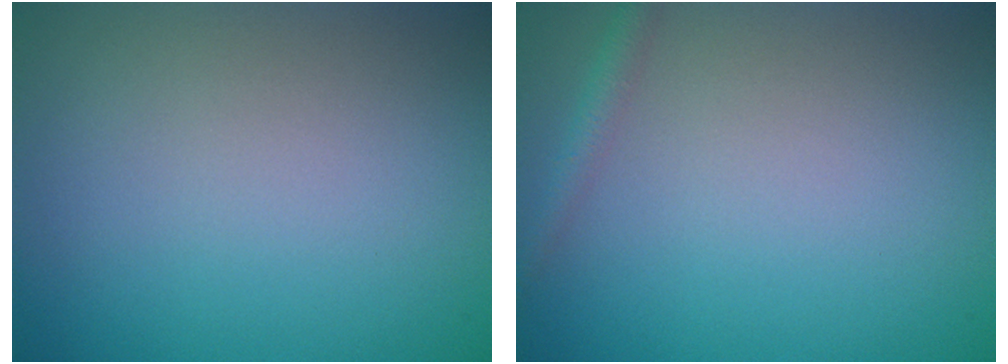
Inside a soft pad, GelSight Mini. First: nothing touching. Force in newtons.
{"total": 1.4, "press": 1.4, "slide": 0.1}